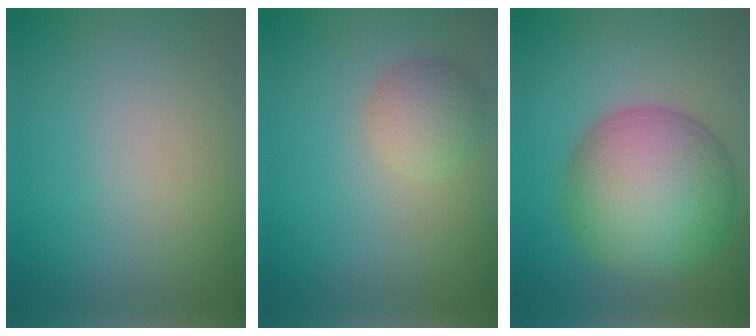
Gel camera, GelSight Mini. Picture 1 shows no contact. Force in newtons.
{"total": 2.7, "press": 2.7, "slide": 0.1}
{"total": 11.2, "press": 11.2, "slide": 0.5}